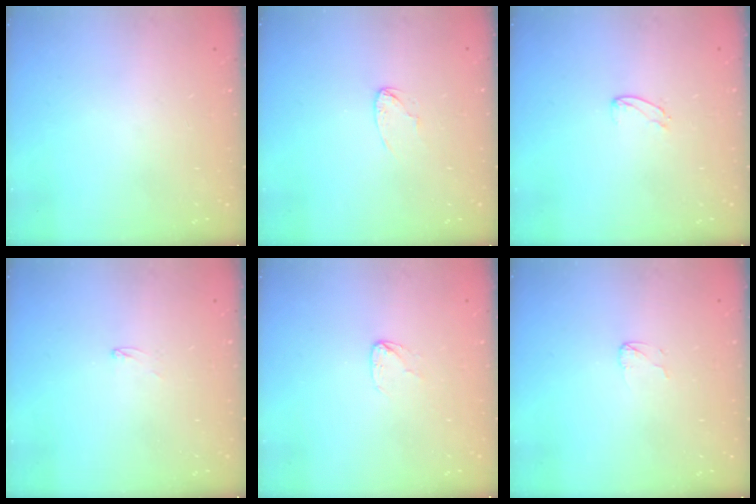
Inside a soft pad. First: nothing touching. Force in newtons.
{"total": 2.6, "press": 2.6, "slide": 0.2}
{"total": 3.7, "press": 3.7, "slide": 0.3}
{"total": 2.6, "press": 2.6, "slide": 0.2}
{"total": 3.8, "press": 3.8, "slide": 0.4}
{"total": 2.9, "press": 2.8, "slide": 0.3}